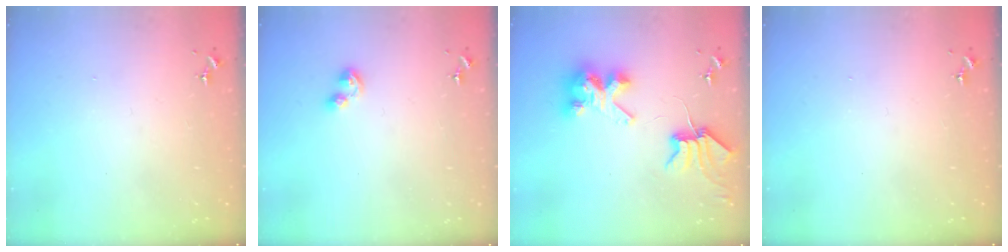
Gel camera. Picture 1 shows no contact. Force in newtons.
{"total": 5.0, "press": 5.0, "slide": 0.6}
{"total": 9.0, "press": 8.9, "slide": 1.3}
{"total": 0.0}